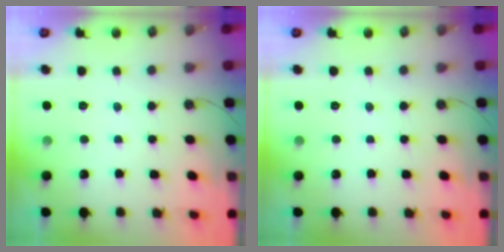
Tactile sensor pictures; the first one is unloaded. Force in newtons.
{"total": 0.0}